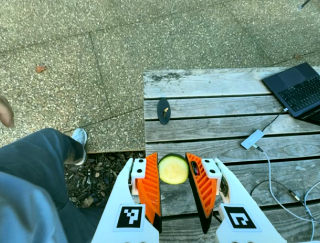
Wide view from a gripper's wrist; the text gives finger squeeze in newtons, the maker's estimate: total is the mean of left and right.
{"total": 7.5, "left": 7.0, "right": 8.0}